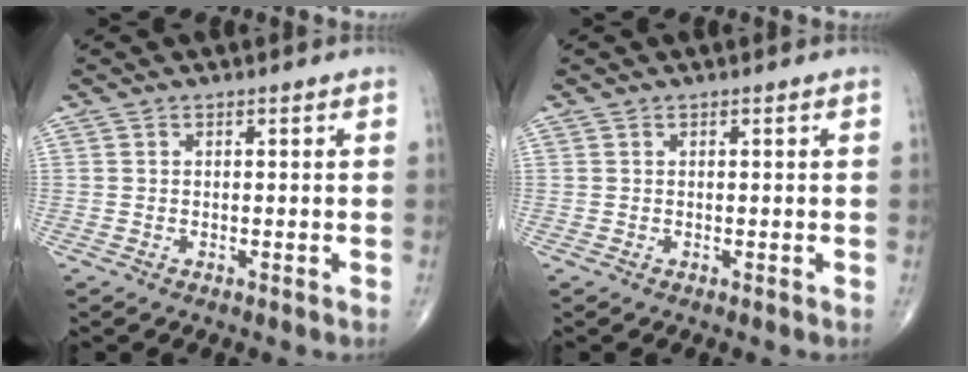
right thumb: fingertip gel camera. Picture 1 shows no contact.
{"total": 0.0}